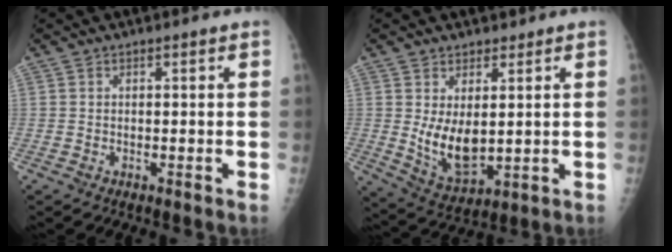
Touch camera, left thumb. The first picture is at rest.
{"total": 8.7, "force": [1.4, 5.4, 6.7], "torque": [-0.098, -0.029, 0.044]}